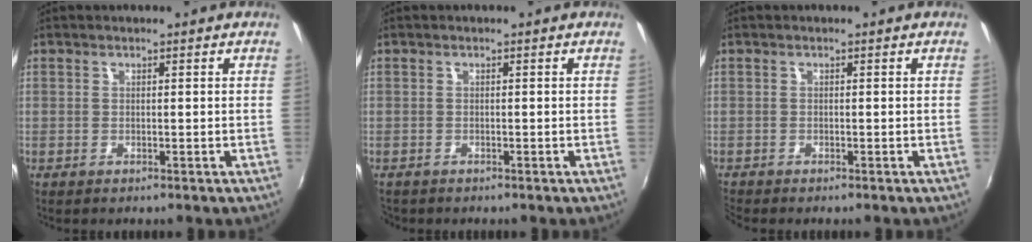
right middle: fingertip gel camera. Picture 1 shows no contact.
{"total": 1.2, "force": [-1.0, 0.7, 0.1], "torque": [-0.007, -0.004, -0.017]}
{"total": 0.9, "force": [-0.9, 0.1, 0.1], "torque": [-0.002, -0.007, -0.019]}